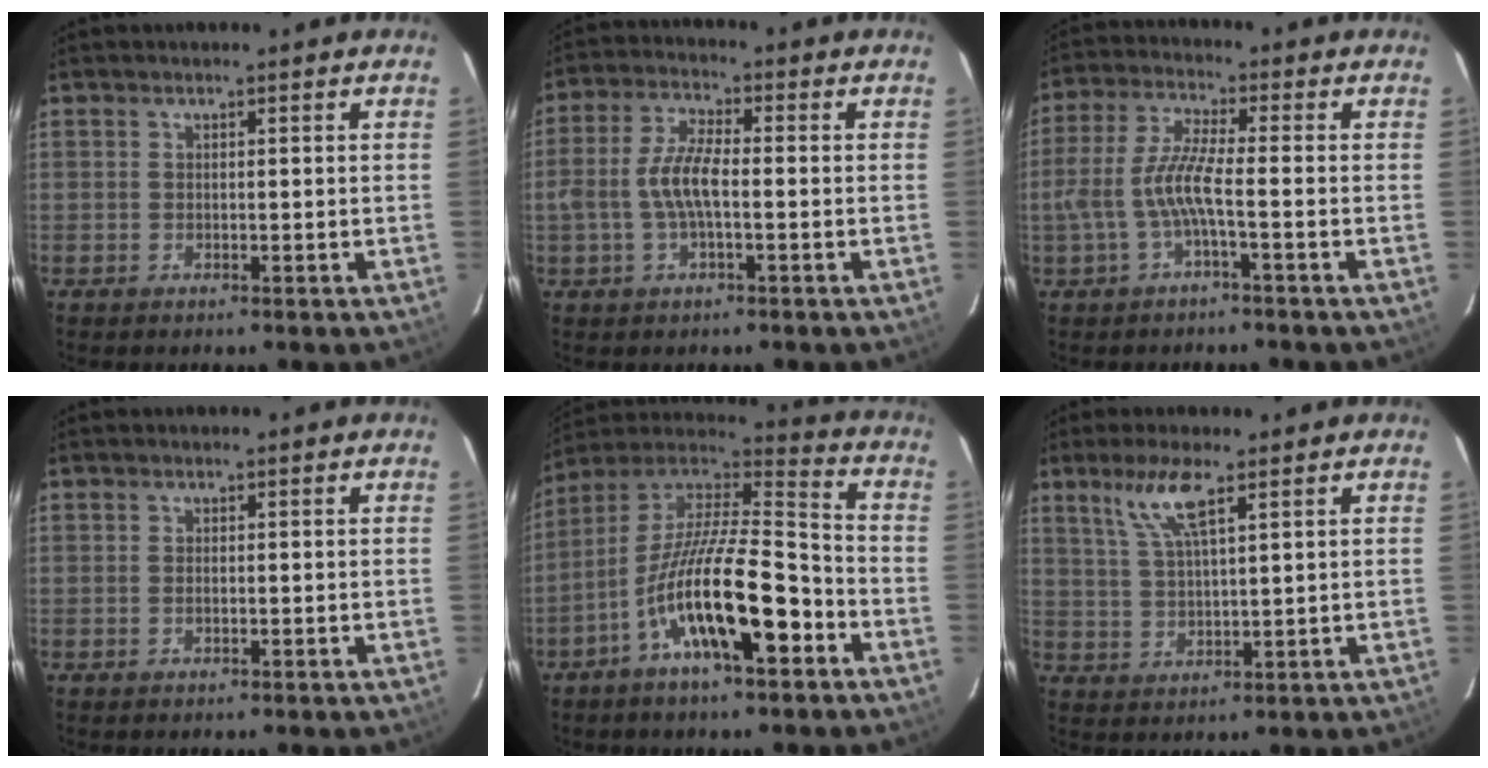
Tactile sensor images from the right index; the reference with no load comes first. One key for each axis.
{"total": 7.2, "fx": -1.3, "fy": 2.3, "fz": 6.7, "tx": -0.141, "ty": 0.010, "tz": -0.026}
{"total": 7.4, "fx": -2.4, "fy": 0.5, "fz": 7.0, "tx": -0.162, "ty": 0.004, "tz": -0.040}
{"total": 0.8, "fx": -0.2, "fy": 0.4, "fz": 0.6, "tx": -0.014, "ty": 0.001, "tz": -0.004}
{"total": 18.7, "fx": -8.4, "fy": 5.1, "fz": 15.9, "tx": -0.285, "ty": -0.016, "tz": -0.156}
{"total": 6.9, "fx": 4.0, "fy": 1.0, "fz": 5.5, "tx": -0.115, "ty": 0.001, "tz": 0.084}